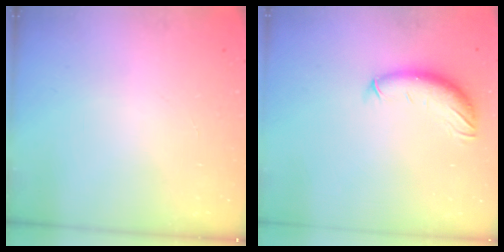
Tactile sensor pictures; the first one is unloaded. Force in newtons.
{"total": 10.2, "press": 10.0, "slide": 2.1}